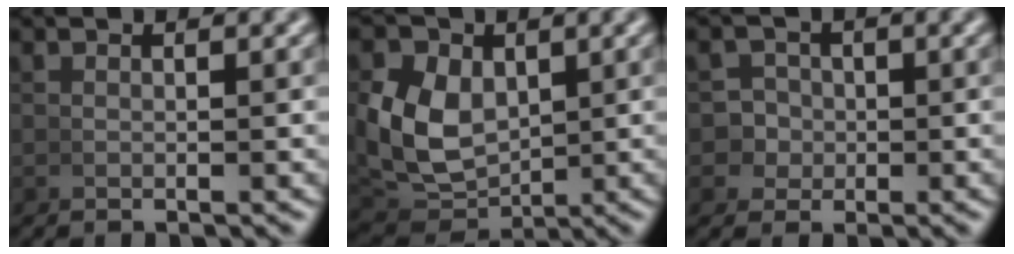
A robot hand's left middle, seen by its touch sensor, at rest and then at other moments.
{"total": 8.6, "force": [0.5, 6.7, 5.4], "torque": [-0.127, -0.034, 0.030]}
{"total": 3.7, "force": [-0.7, 3.4, 1.1], "torque": [-0.023, -0.015, -0.008]}